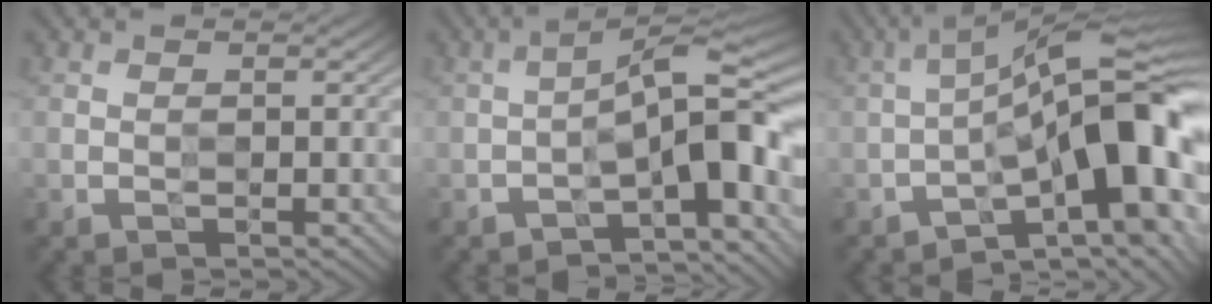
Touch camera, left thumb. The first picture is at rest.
{"total": 10.2, "force": [-4.2, 2.8, 8.8], "torque": [-0.120, 0.014, -0.075]}
{"total": 15.0, "force": [-4.0, 5.1, 13.6], "torque": [-0.179, 0.017, -0.073]}